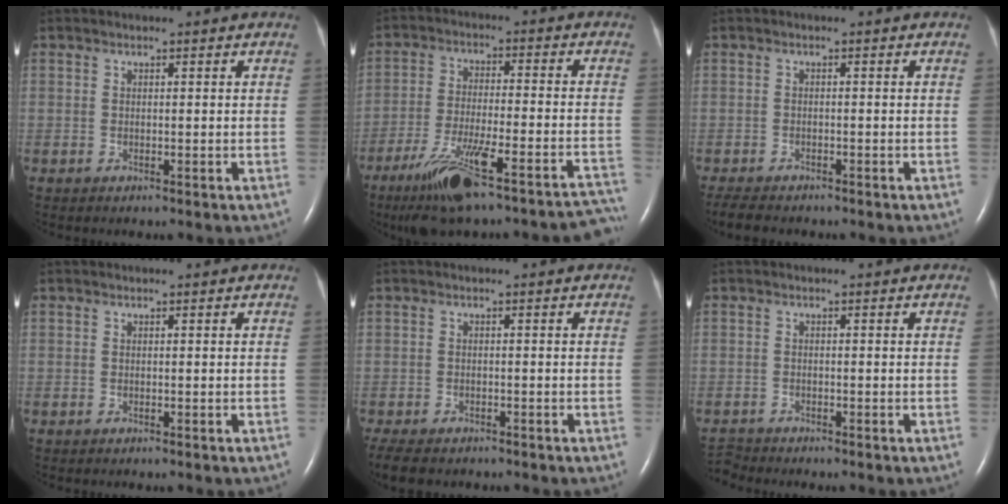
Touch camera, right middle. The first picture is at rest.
{"total": 17.6, "force": [-13.4, 2.5, 11.1], "torque": [-0.119, 0.010, -0.212]}
{"total": 4.4, "force": [-3.8, 1.1, 1.9], "torque": [-0.037, -0.012, -0.058]}
{"total": 0.0}
{"total": 6.5, "force": [-5.2, 2.6, 3.0], "torque": [-0.057, -0.013, -0.078]}
{"total": 1.8, "force": [-1.7, -0.3, -0.5], "torque": [0.007, -0.016, -0.031]}